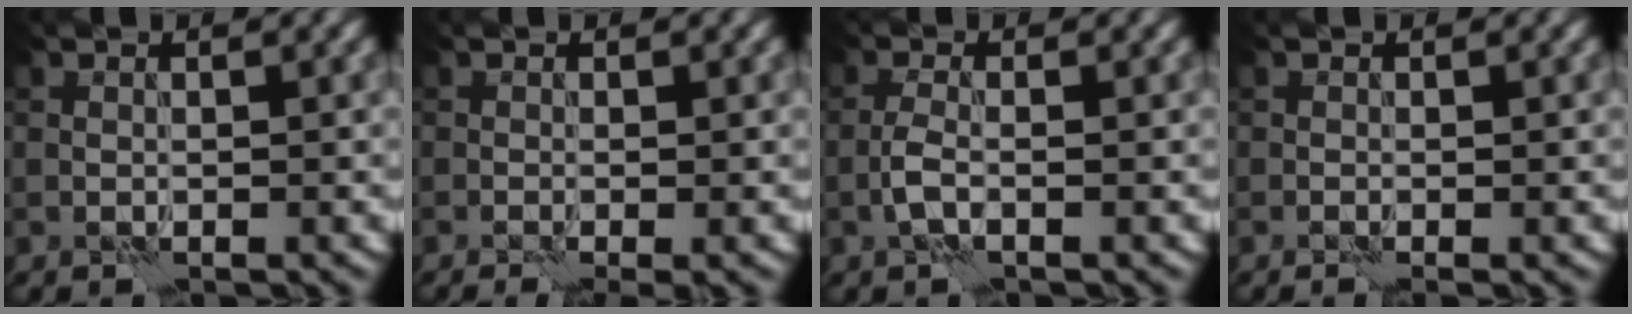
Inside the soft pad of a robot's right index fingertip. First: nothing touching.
{"total": 2.2, "force": [-0.9, 0.6, 1.9], "torque": [-0.026, -0.006, -0.013]}
{"total": 1.8, "force": [-0.7, 0.6, 1.6], "torque": [-0.035, 0.005, -0.019]}
{"total": 0.9, "force": [-0.3, 0.1, 0.8], "torque": [-0.013, -0.005, -0.008]}